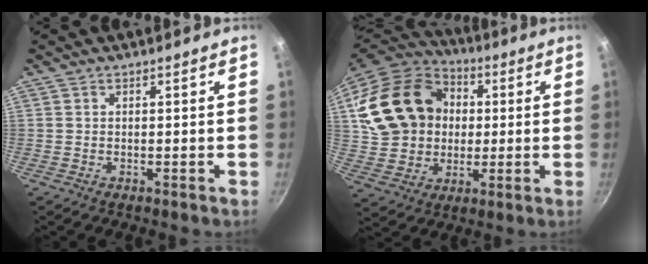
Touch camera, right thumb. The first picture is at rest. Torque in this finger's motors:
{"motor_torque": [1.28, 3.73, 0.86, -0.69, 0.20]}